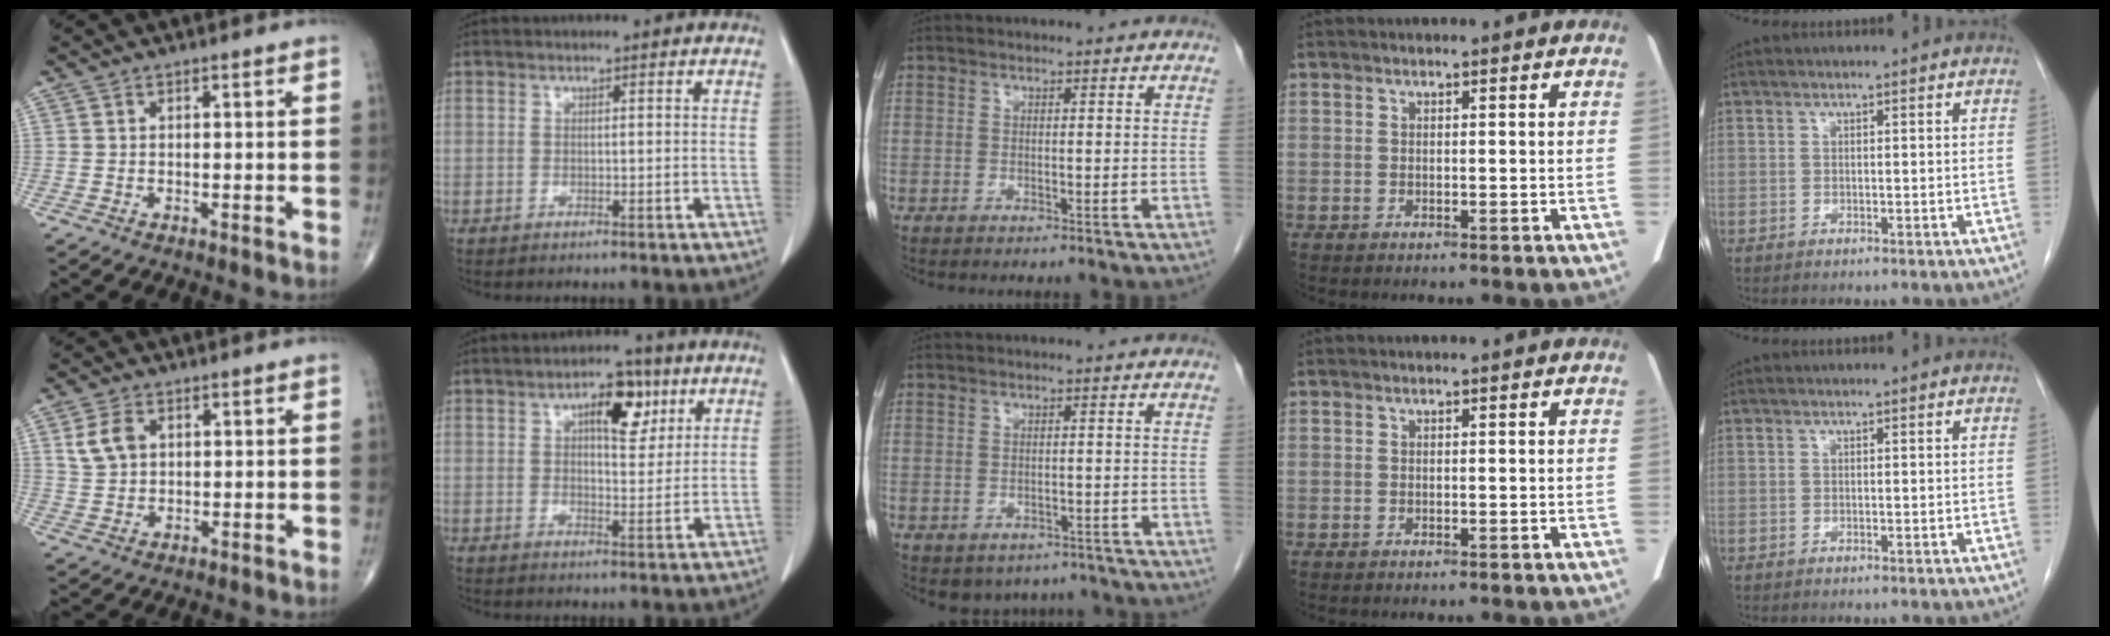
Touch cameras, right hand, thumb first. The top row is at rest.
{"thumb": {"total": 5.1, "force": [1.7, 3.5, 3.2], "torque": [-0.056, 0.000, 0.037]}, "index": {"total": 7.6, "force": [3.6, 3.2, 5.9], "torque": [-0.086, 0.009, 0.052]}, "middle": {"total": 4.3, "force": [-3.3, 2.6, 0.6], "torque": [0.004, 0.010, -0.040]}}